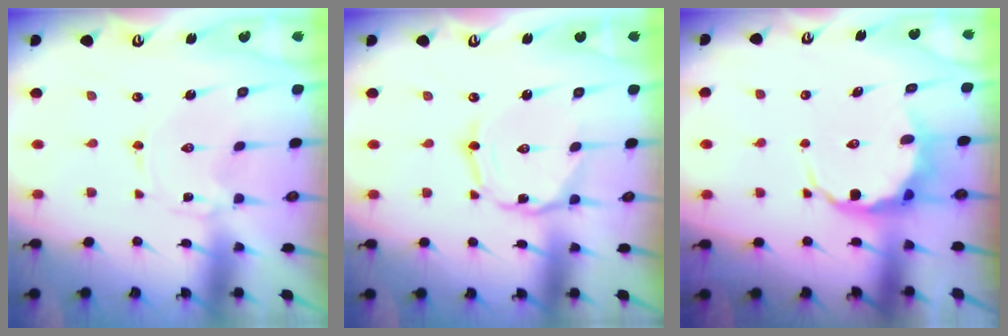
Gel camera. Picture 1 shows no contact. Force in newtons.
{"total": 3.2, "press": 3.2, "slide": 0.3}
{"total": 6.4, "press": 6.2, "slide": 1.7}